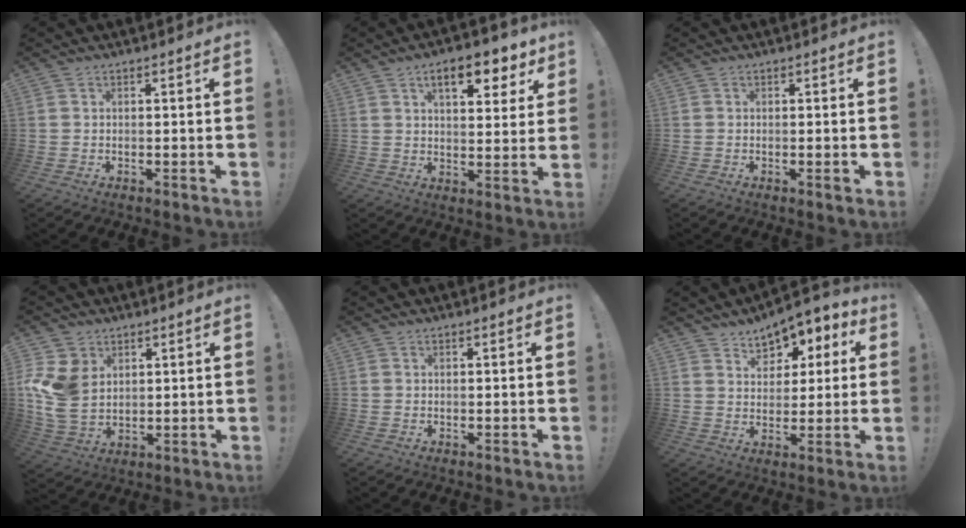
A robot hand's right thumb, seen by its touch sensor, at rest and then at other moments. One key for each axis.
{"total": 10.6, "fx": 5.9, "fy": 4.1, "fz": 7.8, "tx": -0.097, "ty": -0.029, "tz": 0.095}
{"total": 1.5, "fx": -0.4, "fy": -0.1, "fz": 1.4, "tx": -0.022, "ty": 0.000, "tz": -0.008}
{"total": 12.0, "fx": 3.2, "fy": 9.4, "fz": 6.7, "tx": -0.143, "ty": -0.022, "tz": 0.064}
{"total": 0.0}
{"total": 7.4, "fx": 4.9, "fy": 5.2, "fz": 1.9, "tx": -0.018, "ty": -0.041, "tz": 0.091}